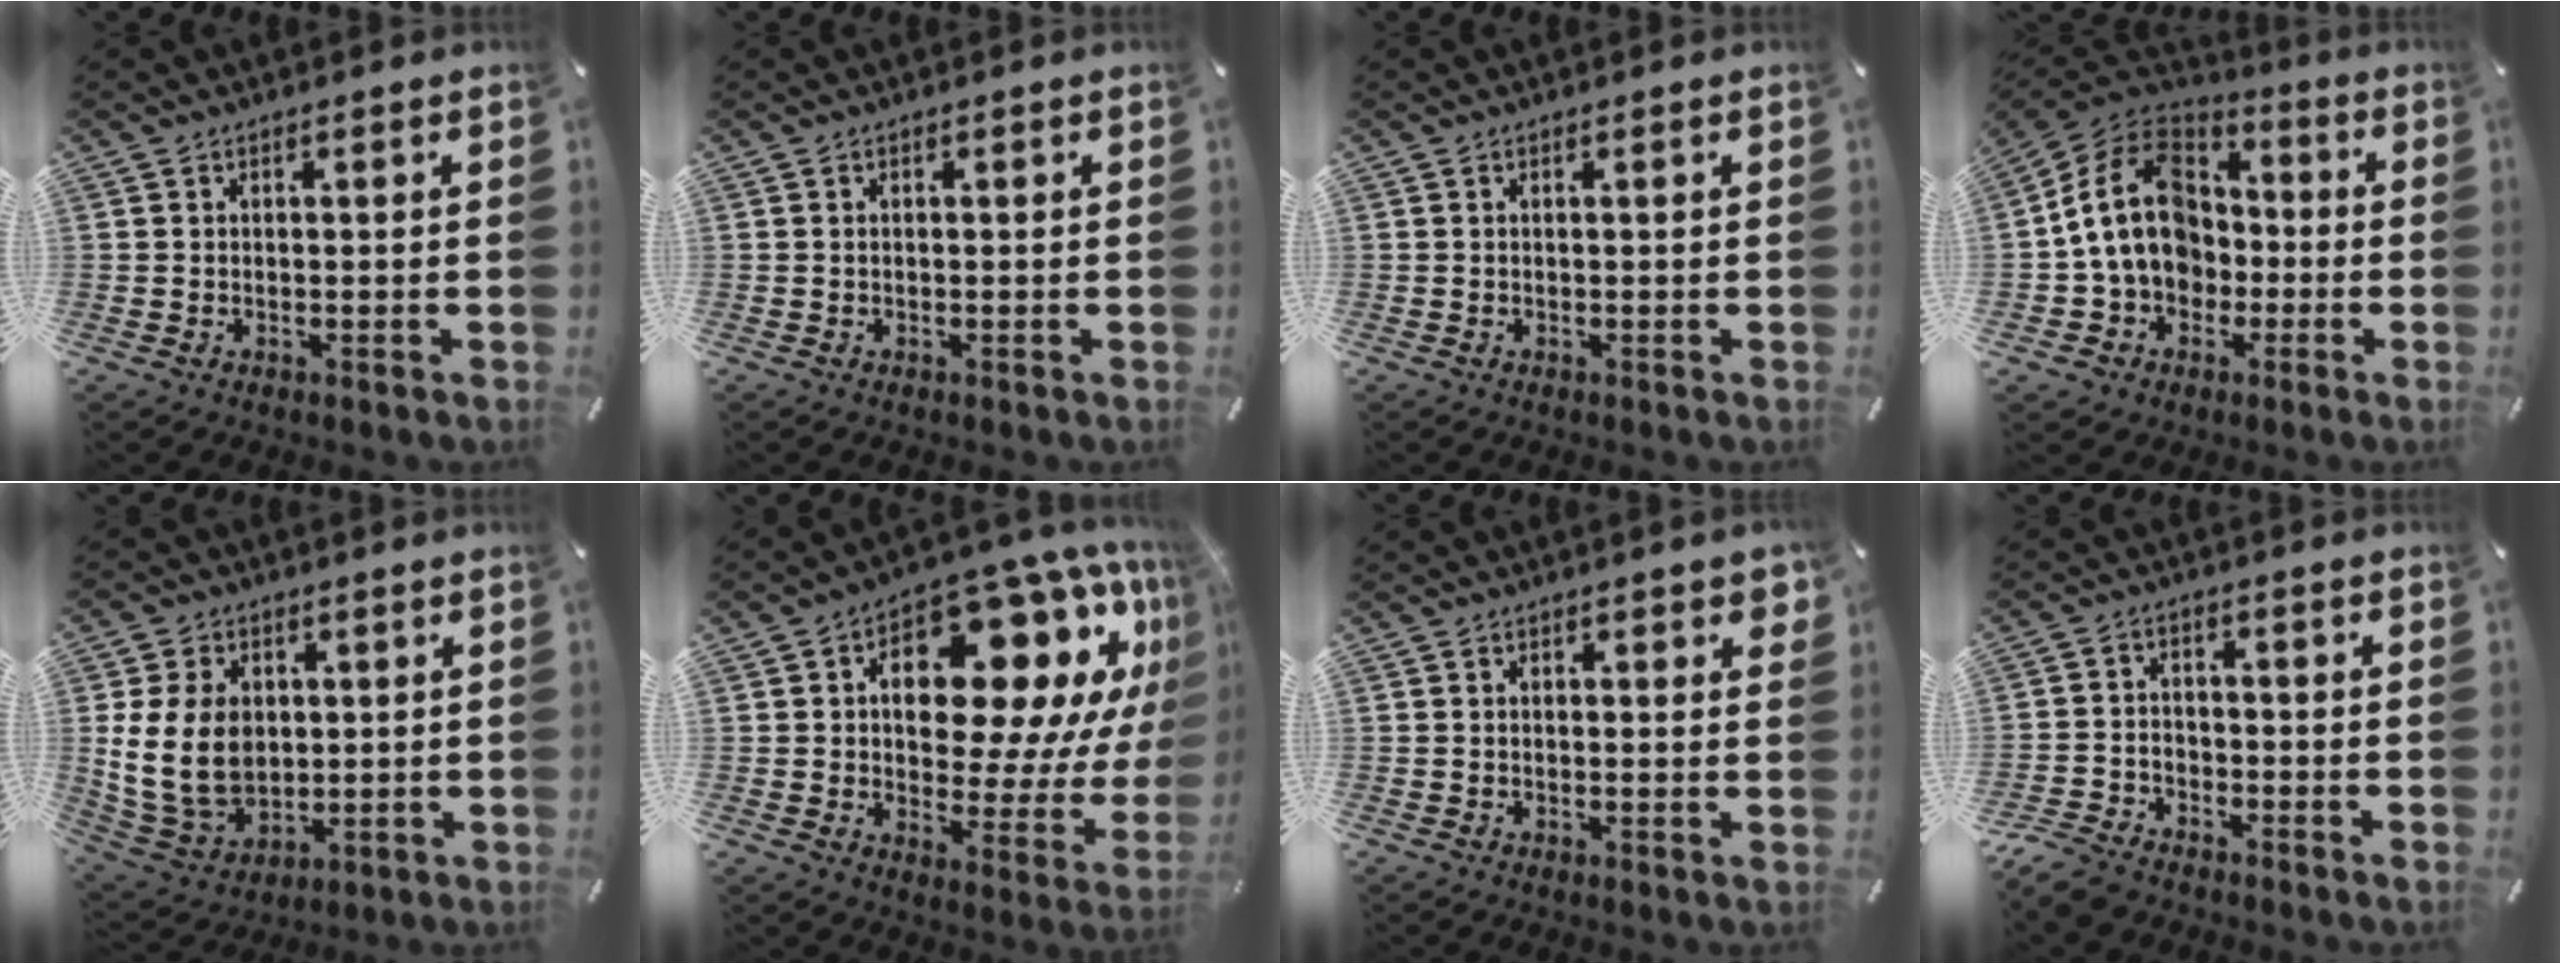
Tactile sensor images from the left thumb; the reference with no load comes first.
{"total": 0.0}
{"total": 0.0}
{"total": 16.3, "force": [-1.6, 13.7, 8.6], "torque": [-0.189, 0.026, -0.029]}
{"total": 13.7, "force": [1.5, 10.7, 8.4], "torque": [-0.185, 0.003, 0.028]}
{"total": 22.2, "force": [9.3, 11.4, 16.6], "torque": [-0.219, -0.073, 0.150]}
{"total": 1.4, "force": [0.7, 0.7, 1.0], "torque": [-0.015, 0.002, 0.010]}
{"total": 6.7, "force": [-5.7, 3.1, 1.7], "torque": [-0.043, 0.027, -0.113]}